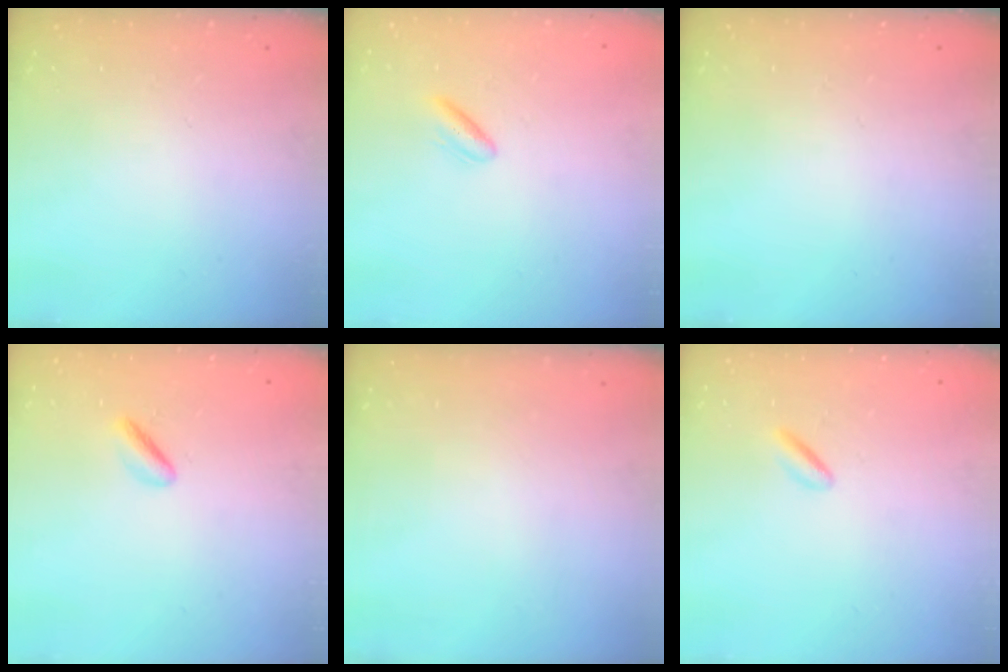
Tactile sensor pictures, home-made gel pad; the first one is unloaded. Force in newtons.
{"total": 3.8, "press": 3.5, "slide": 1.5}
{"total": 0.0}
{"total": 2.1, "press": 1.9, "slide": 0.9}
{"total": 0.0}
{"total": 1.8, "press": 1.6, "slide": 0.8}